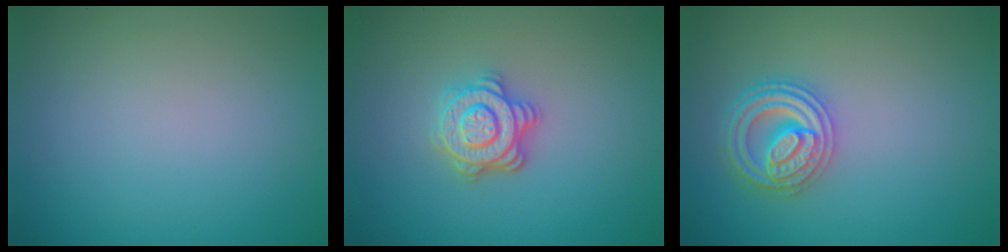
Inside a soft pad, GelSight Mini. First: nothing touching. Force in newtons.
{"total": 3.6, "press": 3.1, "slide": 1.9}
{"total": 4.1, "press": 3.7, "slide": 1.6}